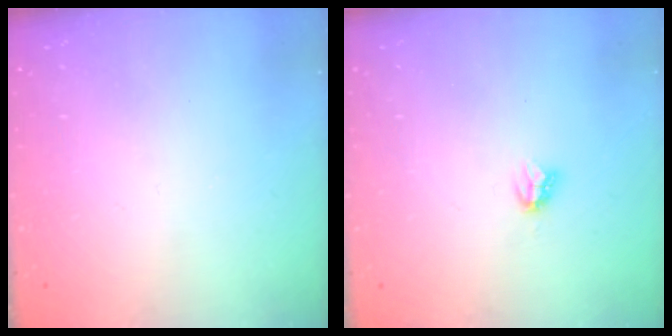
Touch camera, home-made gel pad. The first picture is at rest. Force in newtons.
{"total": 2.8, "press": 2.7, "slide": 0.4}